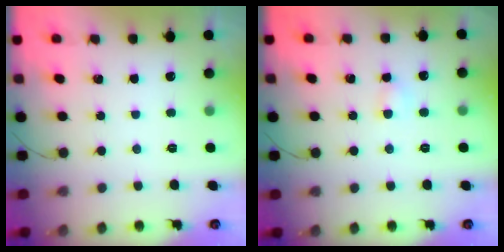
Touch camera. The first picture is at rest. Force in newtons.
{"total": 2.9, "press": 2.8, "slide": 0.8}